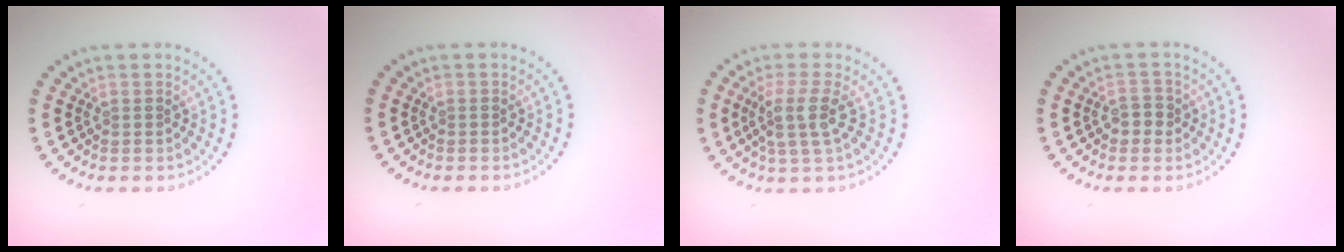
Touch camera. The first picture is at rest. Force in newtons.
{"total": 0.0}
{"total": 3.0, "press": 2.3, "slide": 1.9}
{"total": 1.8, "press": 1.7, "slide": 0.6}